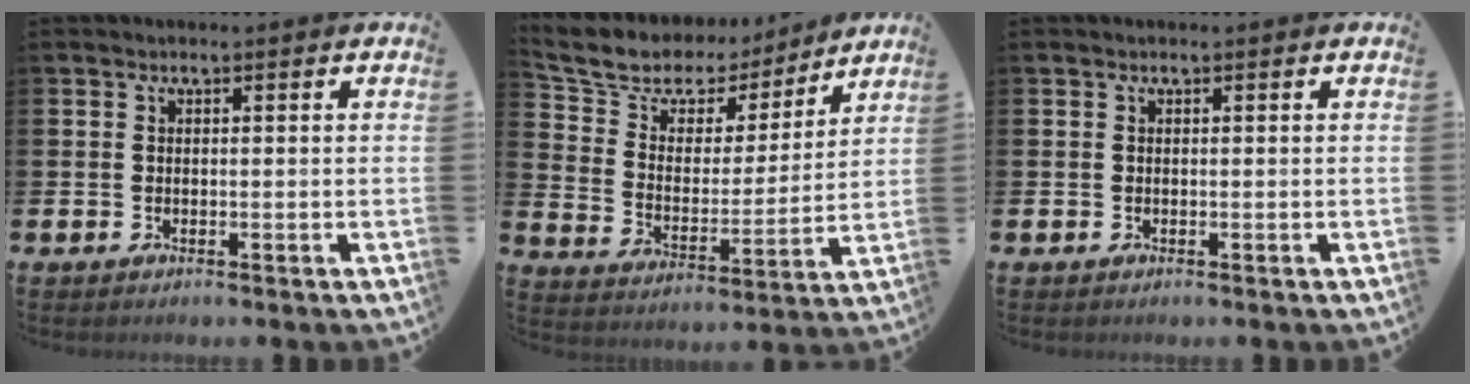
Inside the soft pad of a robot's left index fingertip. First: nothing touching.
{"total": 9.0, "force": [7.6, 4.4, 1.7], "torque": [-0.082, -0.048, 0.136]}
{"total": 0.0}